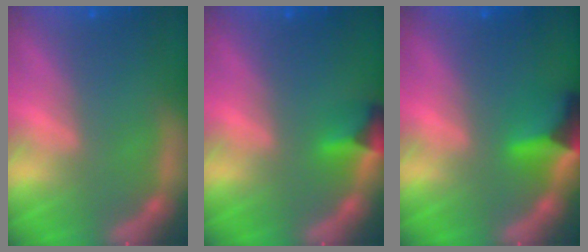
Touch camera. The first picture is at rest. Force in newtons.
{"total": 2.4}
{"total": 4.5}